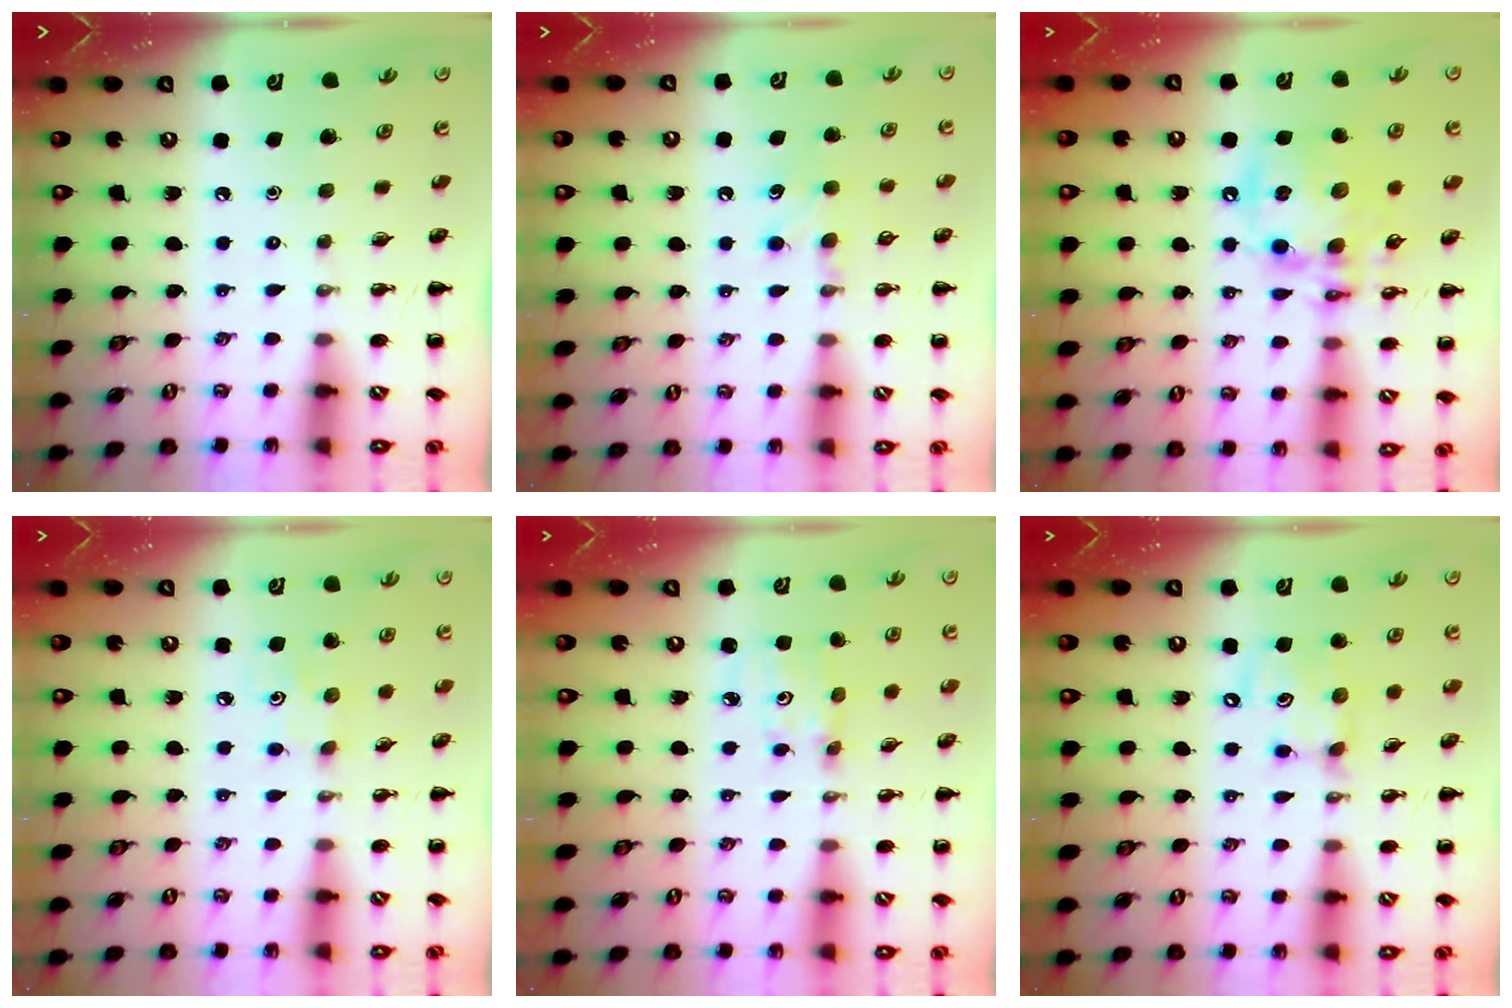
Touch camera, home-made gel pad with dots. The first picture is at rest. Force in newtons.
{"total": 6.0, "press": 5.8, "slide": 1.7}
{"total": 14.5, "press": 14.2, "slide": 2.7}
{"total": 2.4, "press": 2.3, "slide": 0.7}
{"total": 2.6, "press": 2.6, "slide": 0.3}
{"total": 9.6, "press": 9.5, "slide": 1.9}